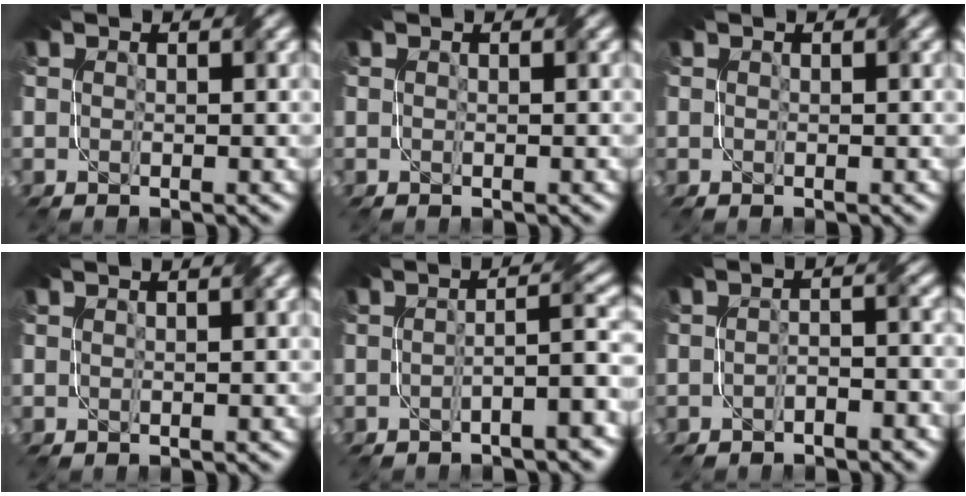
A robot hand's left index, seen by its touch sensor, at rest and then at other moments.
{"total": 0.0}
{"total": 0.0}
{"total": 1.6, "force": [1.0, 0.6, 1.1], "torque": [-0.012, 0.003, 0.001]}
{"total": 3.9, "force": [-1.6, 0.6, 3.5], "torque": [-0.047, 0.015, -0.035]}
{"total": 1.8, "force": [-1.3, 0.6, 1.2], "torque": [-0.020, 0.005, -0.022]}